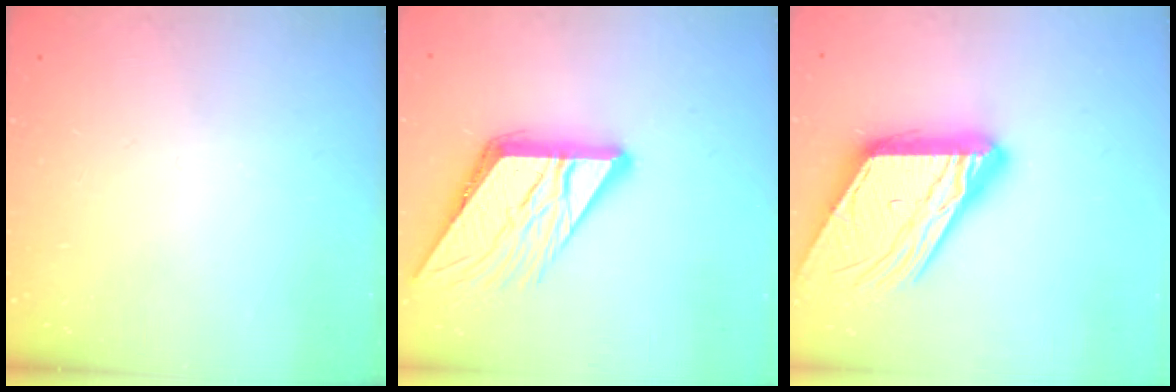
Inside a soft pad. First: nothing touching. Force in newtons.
{"total": 15.0, "press": 14.9, "slide": 1.6}
{"total": 20.7, "press": 20.6, "slide": 2.1}